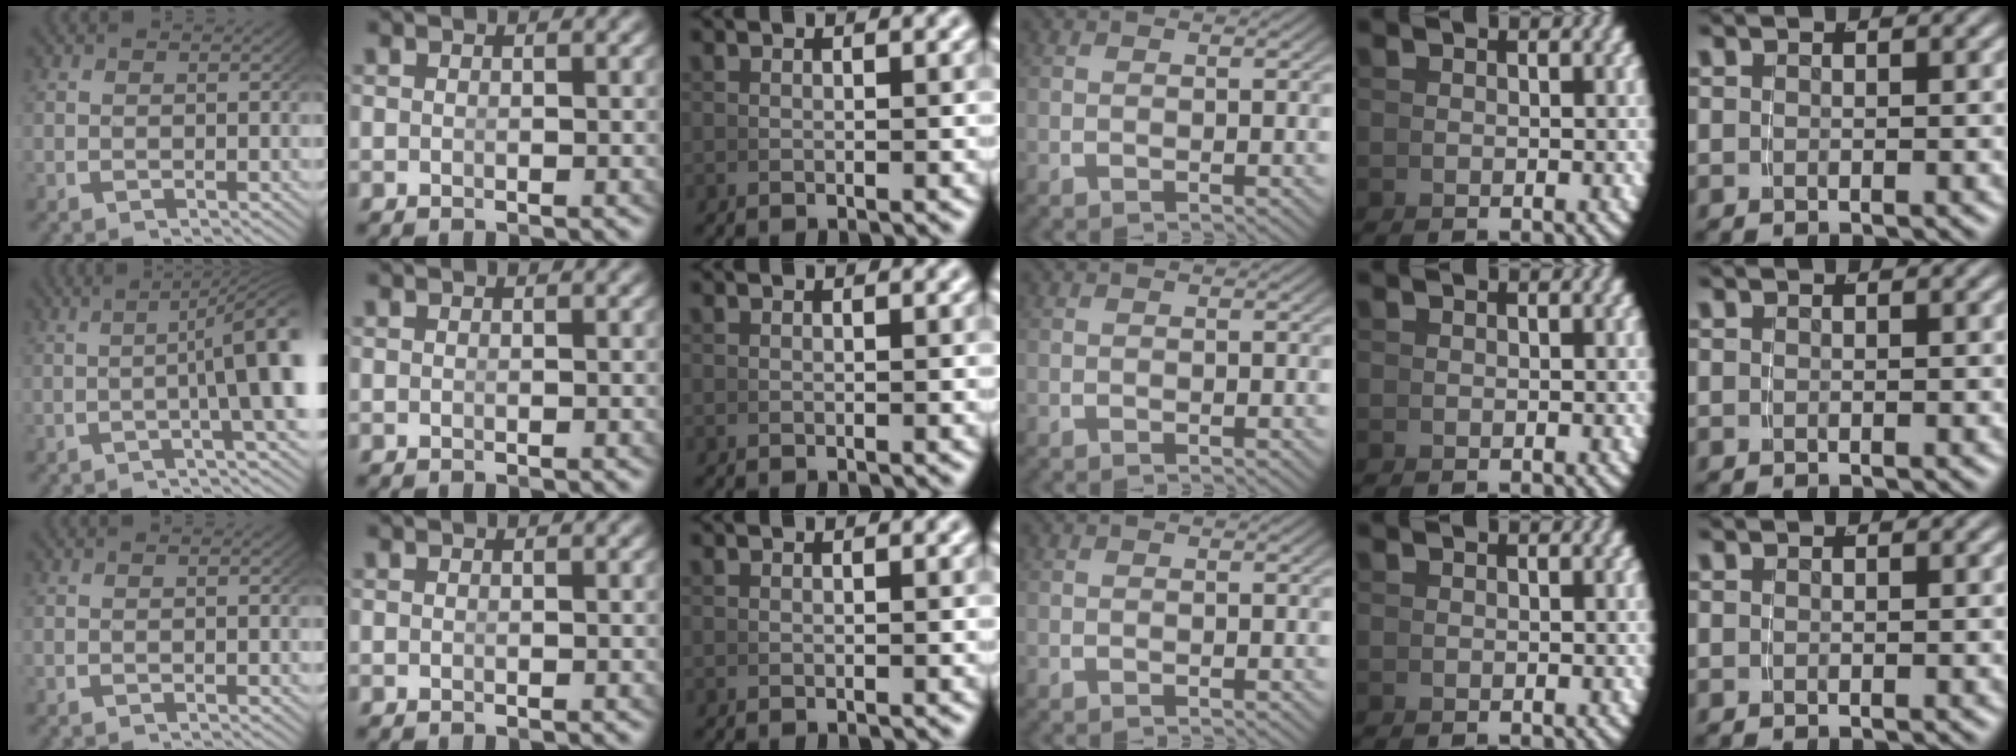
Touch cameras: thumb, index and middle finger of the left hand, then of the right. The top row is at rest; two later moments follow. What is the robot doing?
{"motion": "lift_and_place", "object": "dispenser bottle"}